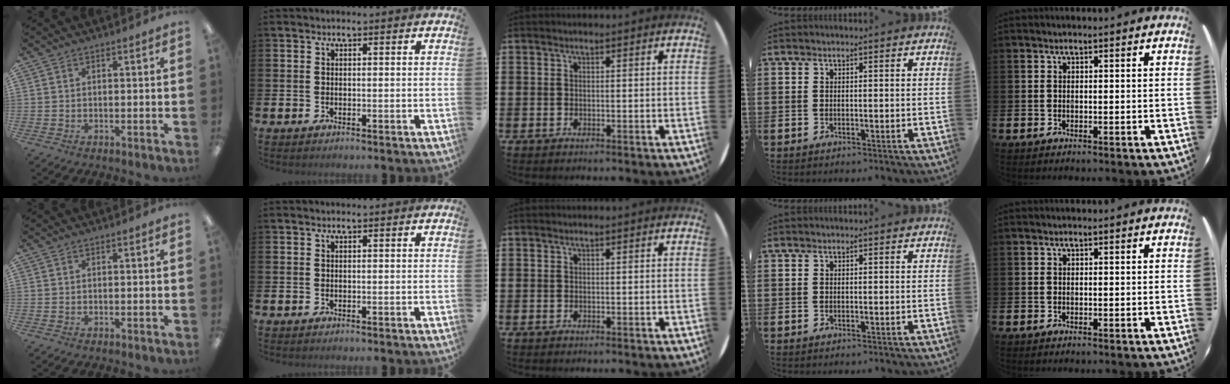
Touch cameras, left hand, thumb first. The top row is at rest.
{}